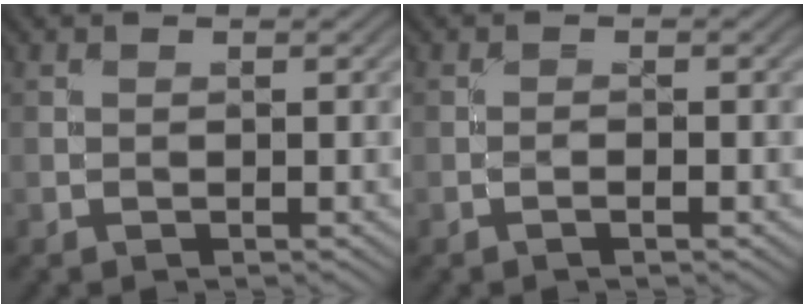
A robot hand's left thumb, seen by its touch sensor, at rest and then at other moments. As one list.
[{"total": 0.7, "force": [-0.4, 0.0, 0.6], "torque": [-0.011, 0.004, -0.011]}]